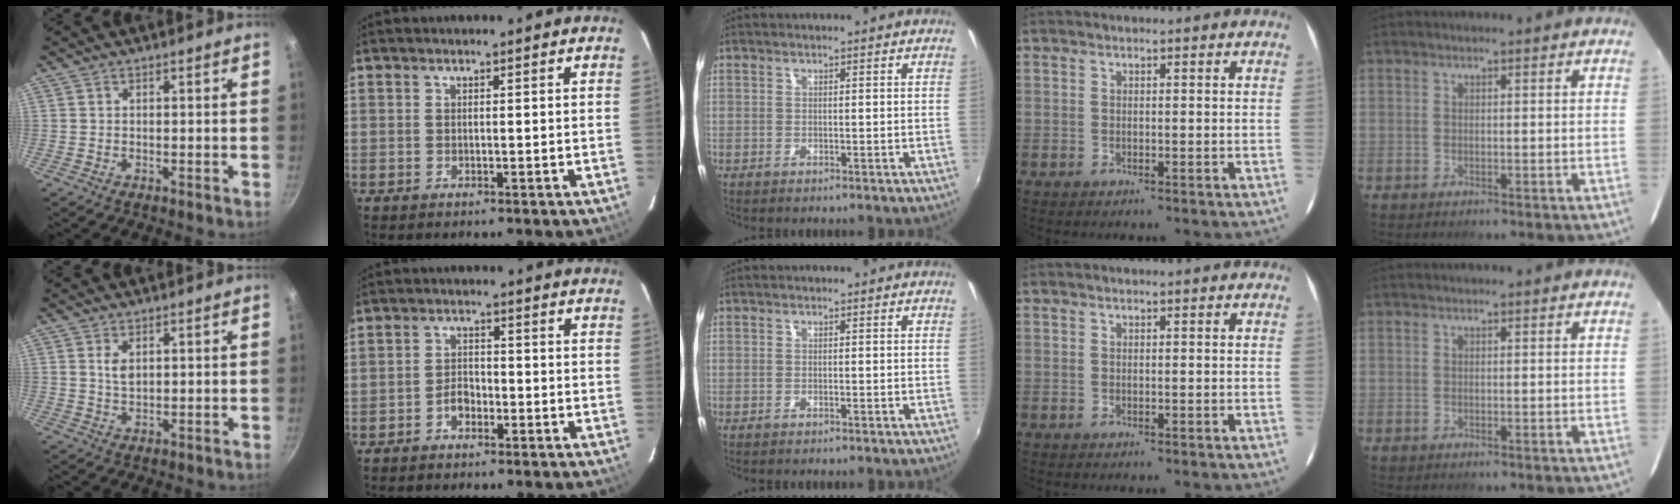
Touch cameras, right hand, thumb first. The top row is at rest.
{"thumb": {"total": 2.8, "force": [1.0, 1.6, 2.1], "torque": [-0.036, -0.007, 0.020]}, "index": {"total": 3.0, "force": [-1.8, 1.8, 1.6], "torque": [-0.032, 0.008, -0.031]}}